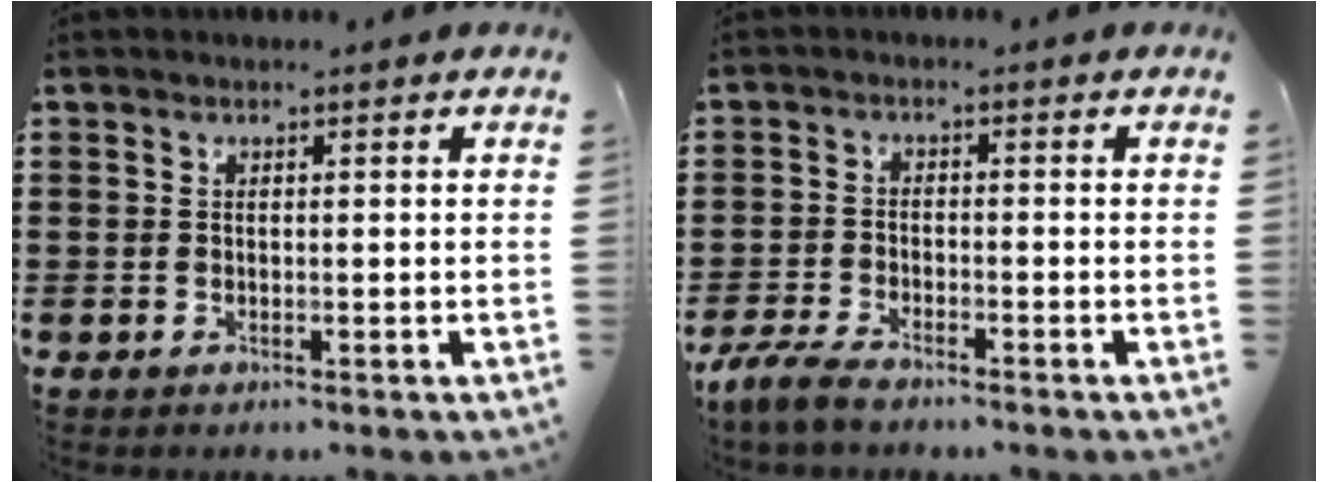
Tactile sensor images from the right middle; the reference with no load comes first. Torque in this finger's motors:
{"motor_torque": [2.14, 0.00, 0.27, 0.09]}